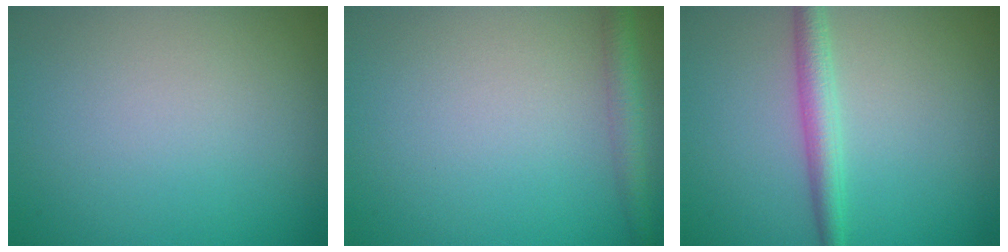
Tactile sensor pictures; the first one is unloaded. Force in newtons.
{"total": 2.2, "press": 2.2, "slide": 0.1}
{"total": 2.7, "press": 2.7, "slide": 0.1}